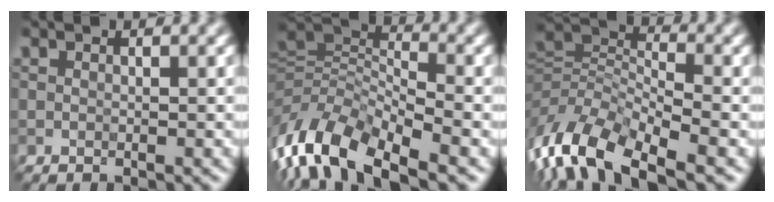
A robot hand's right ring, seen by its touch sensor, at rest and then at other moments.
{"total": 10.5, "force": [-7.0, 3.9, 6.8], "torque": [-0.135, 0.006, -0.129]}
{"total": 9.6, "force": [-6.6, 3.3, 6.1], "torque": [-0.121, 0.006, -0.123]}